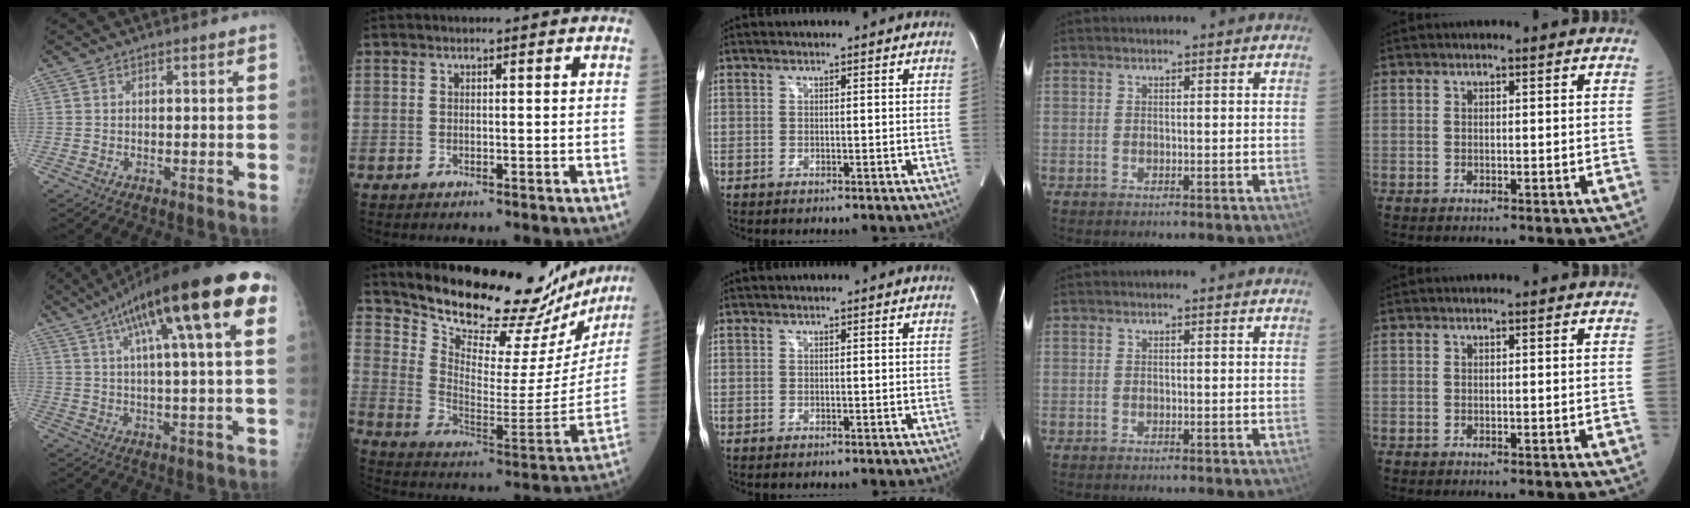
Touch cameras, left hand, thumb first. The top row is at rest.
{"thumb": {"total": 23.3, "force": [10.0, 4.9, 20.5], "torque": [-0.319, 0.020, 0.146]}, "index": {"total": 24.8, "force": [23.2, 4.6, 7.4], "torque": [-0.124, -0.105, 0.314]}}